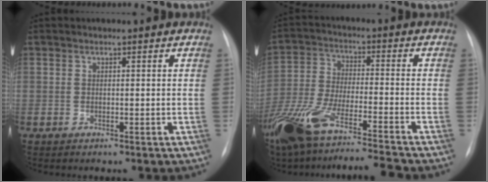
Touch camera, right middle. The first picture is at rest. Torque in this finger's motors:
{"motor_torque": [1.15, -0.99, 0.49, 0.21]}